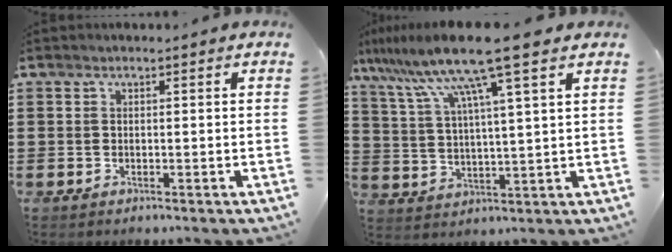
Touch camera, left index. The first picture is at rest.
{"total": 12.0, "force": [8.5, -0.4, 8.5], "torque": [-0.198, -0.030, 0.137]}